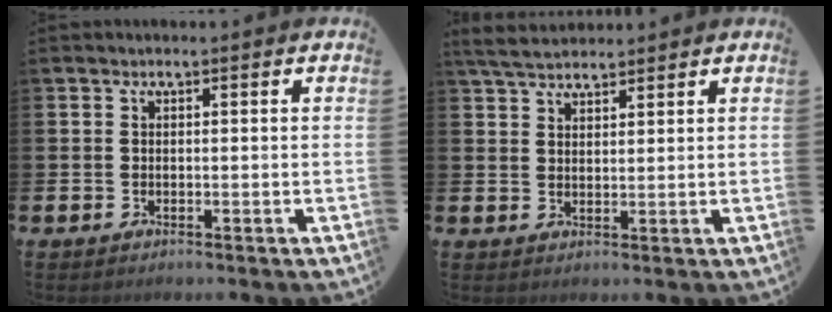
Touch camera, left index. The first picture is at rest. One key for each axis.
{"total": 4.3, "fx": 4.0, "fy": 1.0, "fz": 1.2, "tx": -0.031, "ty": -0.011, "tz": 0.074}